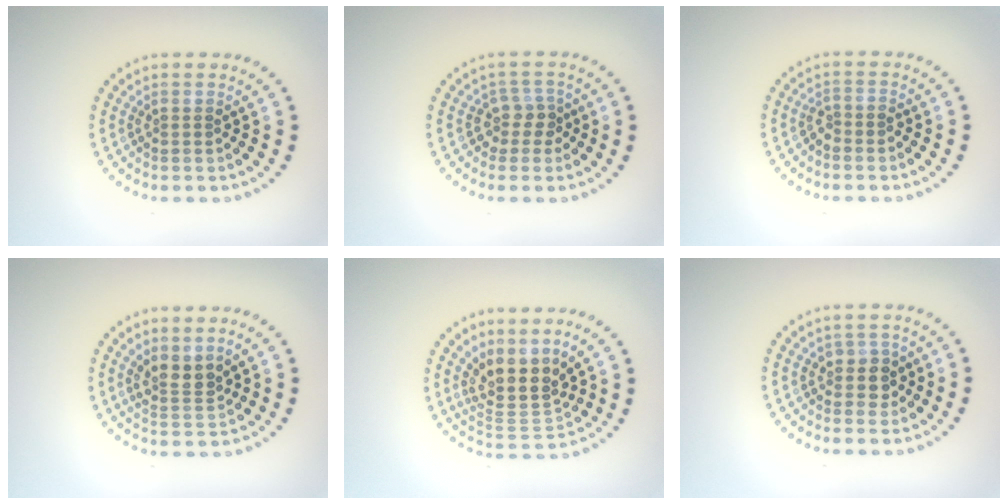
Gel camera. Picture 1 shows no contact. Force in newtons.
{"total": 2.2, "press": 1.7, "slide": 1.4}
{"total": 1.3, "press": 1.1, "slide": 0.7}
{"total": 2.5, "press": 2.2, "slide": 1.3}
{"total": 4.4, "press": 3.4, "slide": 2.8}
{"total": 1.9, "press": 1.7, "slide": 0.8}